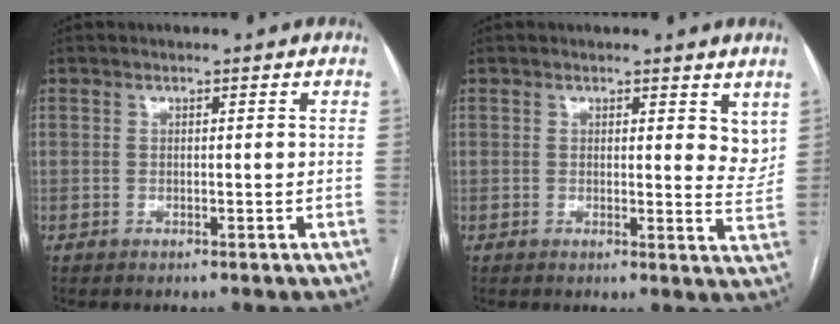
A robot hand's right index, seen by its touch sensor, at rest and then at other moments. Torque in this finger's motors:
{"motor_torque": [-0.05, 0.11, -0.04, -0.01]}